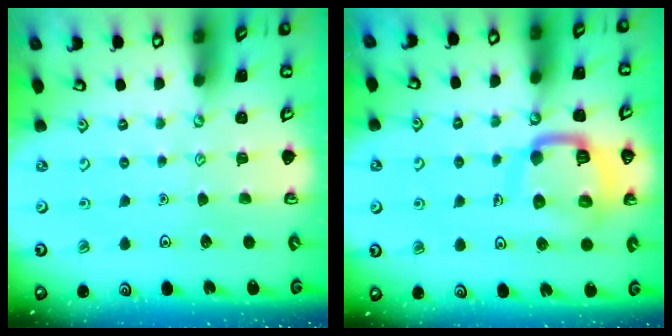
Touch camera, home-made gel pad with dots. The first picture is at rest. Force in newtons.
{"total": 13.8, "press": 13.8, "slide": 1.5}